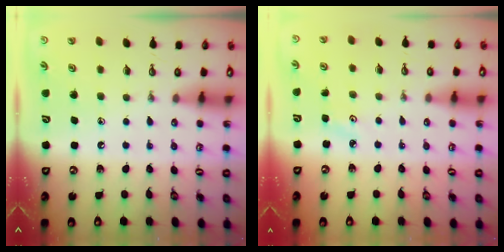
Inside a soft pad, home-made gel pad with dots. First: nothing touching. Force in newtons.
{"total": 2.2, "press": 2.1, "slide": 0.3}